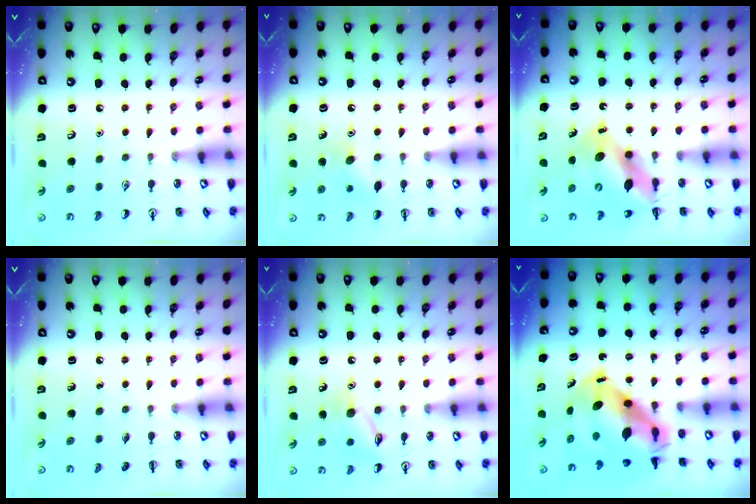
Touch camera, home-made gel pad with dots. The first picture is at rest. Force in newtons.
{"total": 7.5, "press": 7.3, "slide": 1.7}
{"total": 10.5, "press": 10.1, "slide": 2.7}
{"total": 0.0}
{"total": 10.4, "press": 10.4, "slide": 0.4}
{"total": 11.0, "press": 10.7, "slide": 2.7}